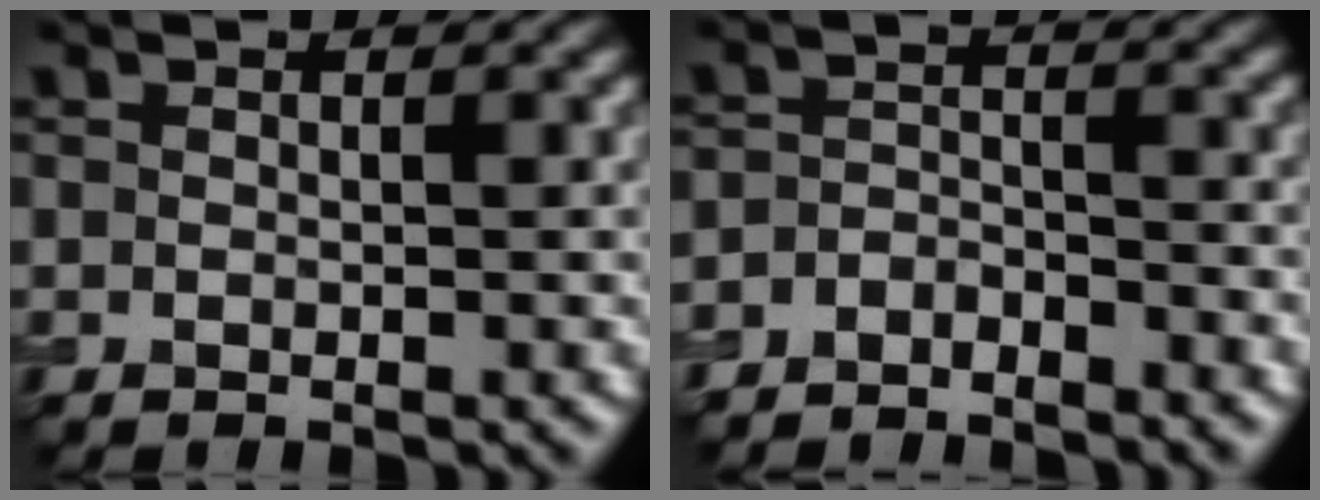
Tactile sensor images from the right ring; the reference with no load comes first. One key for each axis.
{"total": 3.2, "fx": -3.1, "fy": 0.8, "fz": 0.1, "tx": -0.002, "ty": -0.004, "tz": -0.062}